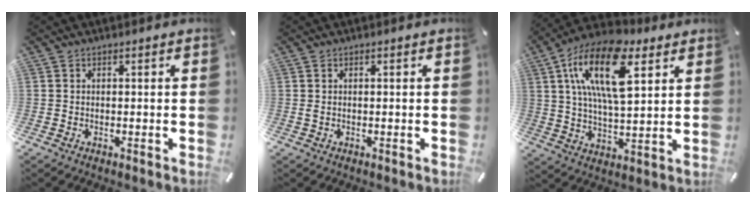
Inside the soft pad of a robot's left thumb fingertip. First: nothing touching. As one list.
[{"total": 0.7, "force": [0.2, 0.1, 0.7], "torque": [-0.012, -0.001, 0.003]}, {"total": 20.1, "force": [9.4, 9.3, 15.1], "torque": [-0.309, -0.023, 0.154]}]